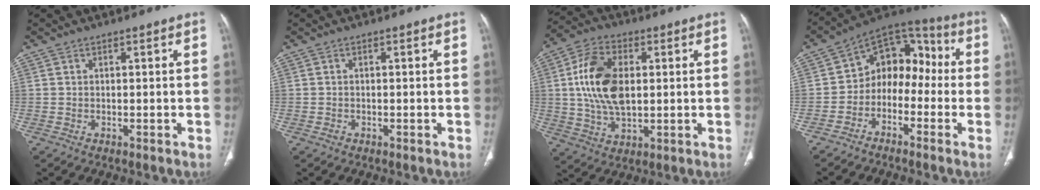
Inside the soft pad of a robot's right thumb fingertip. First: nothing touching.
{"total": 0.7, "force": [-0.4, 0.5, 0.2], "torque": [-0.003, 0.003, -0.008]}
{"total": 14.1, "force": [1.8, 8.3, 11.2], "torque": [-0.210, 0.004, 0.034]}
{"total": 11.8, "force": [-2.7, 8.8, 7.4], "torque": [-0.069, 0.070, -0.063]}